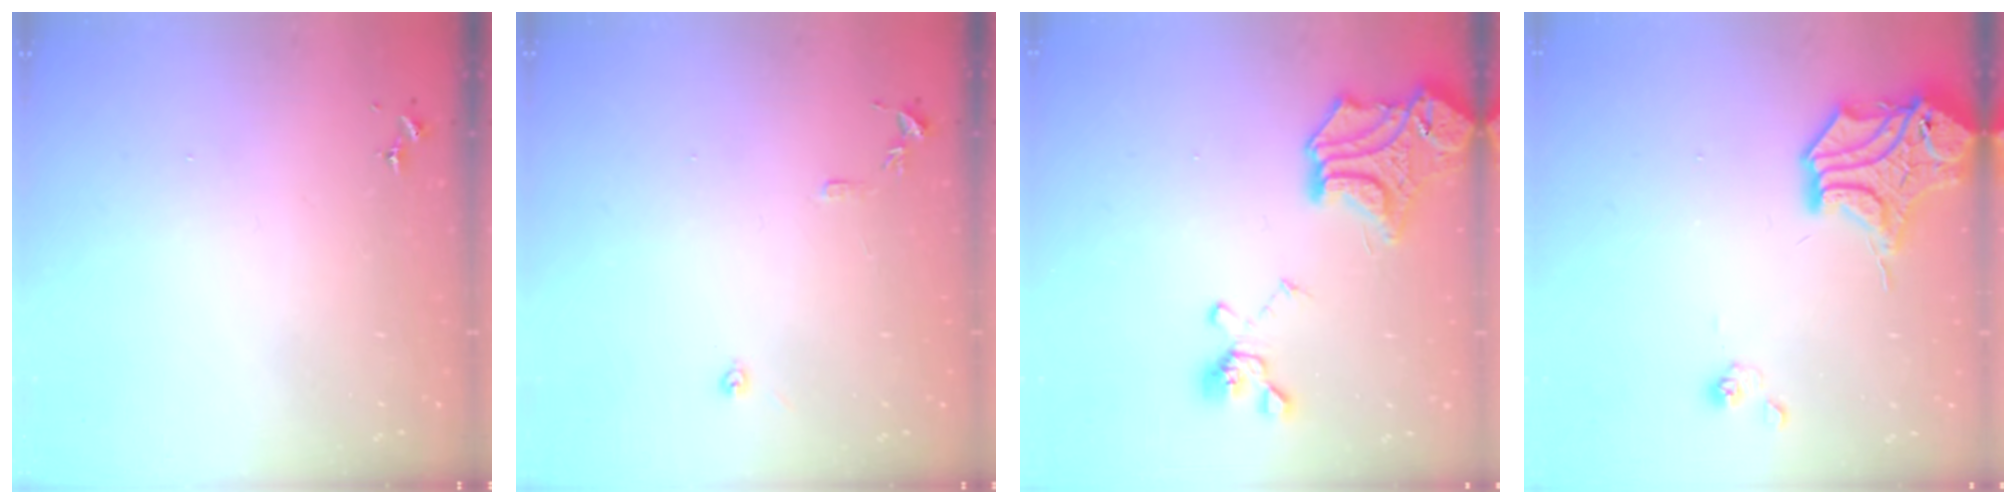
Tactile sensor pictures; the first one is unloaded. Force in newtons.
{"total": 7.7, "press": 7.7, "slide": 0.8}
{"total": 20.9, "press": 20.7, "slide": 2.1}
{"total": 14.8, "press": 14.7, "slide": 2.2}